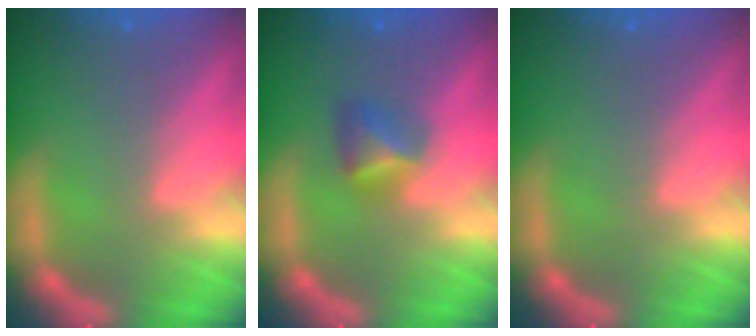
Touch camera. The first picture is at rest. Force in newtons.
{"total": 2.4}
{"total": 0.0}